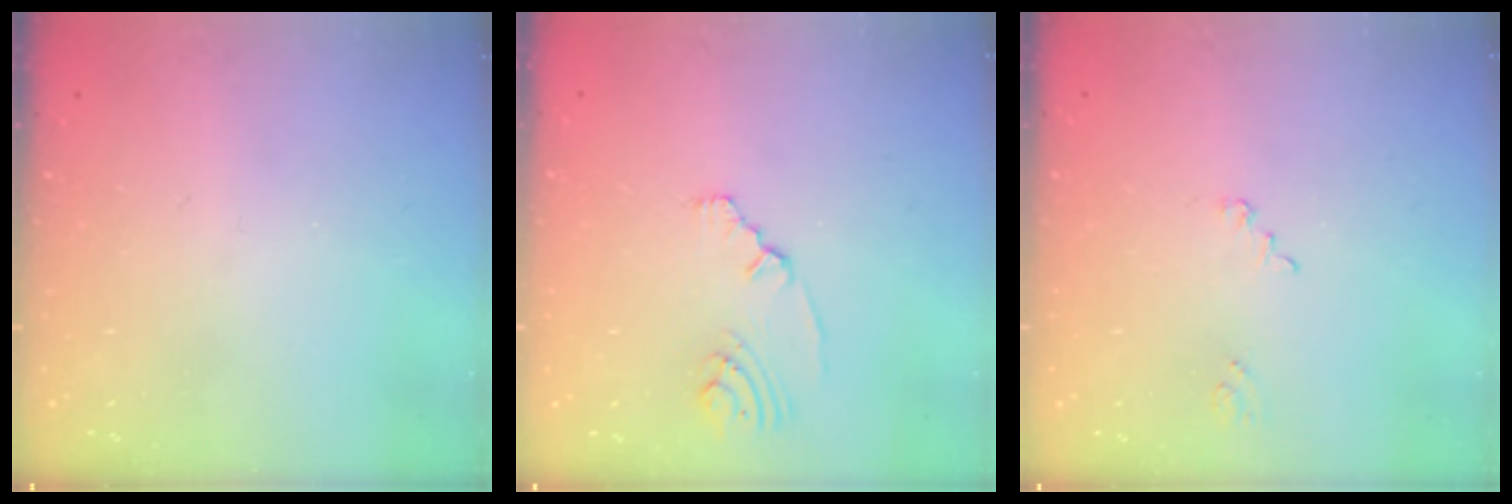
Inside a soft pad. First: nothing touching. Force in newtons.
{"total": 2.2, "press": 2.1, "slide": 0.6}
{"total": 1.2, "press": 1.2, "slide": 0.1}